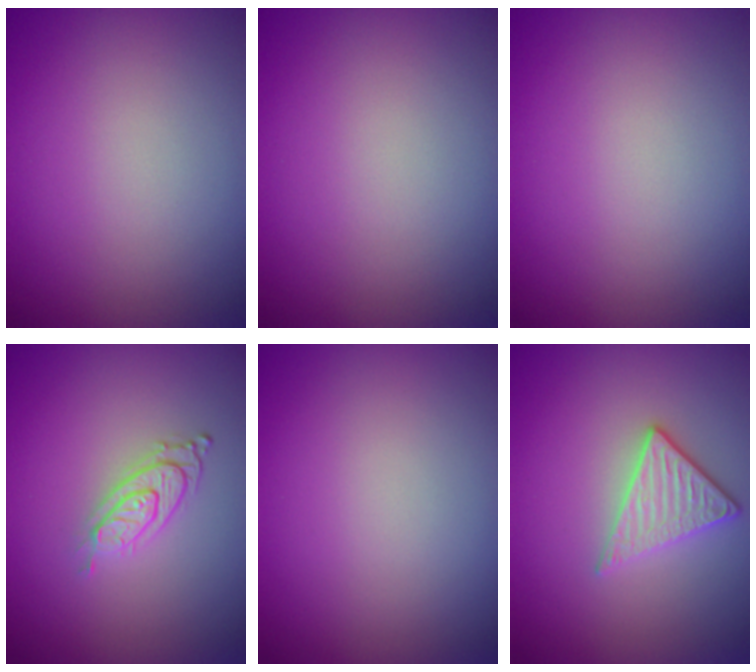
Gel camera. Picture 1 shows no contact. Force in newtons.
{"total": 0.0}
{"total": 0.0}
{"total": 2.9, "press": 1.9, "slide": 2.2}
{"total": 0.0}
{"total": 2.9, "press": 2.6, "slide": 1.3}